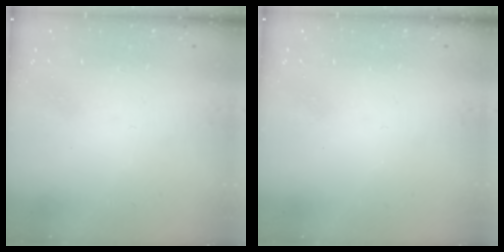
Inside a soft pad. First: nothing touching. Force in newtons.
{"total": 0.0}